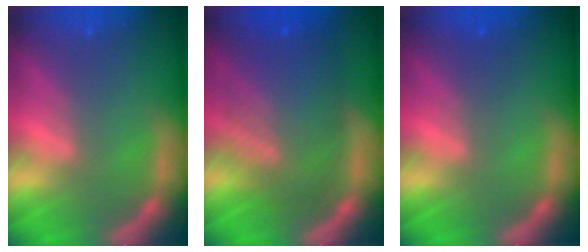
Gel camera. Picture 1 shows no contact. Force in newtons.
{"total": 9.0}
{"total": 1.0}